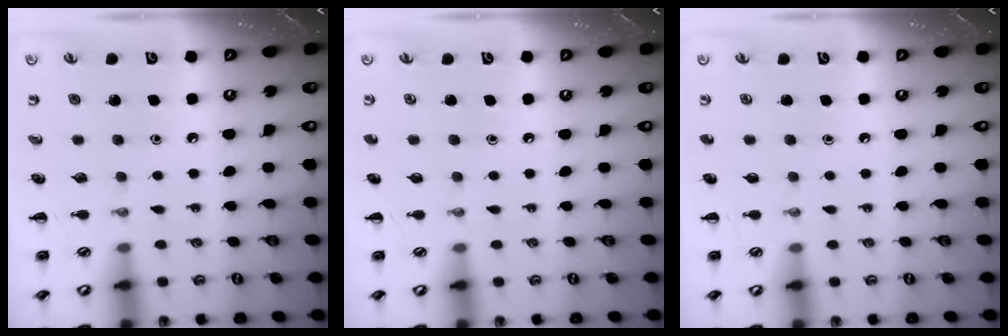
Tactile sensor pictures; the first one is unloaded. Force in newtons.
{"total": 0.0}
{"total": 0.0}